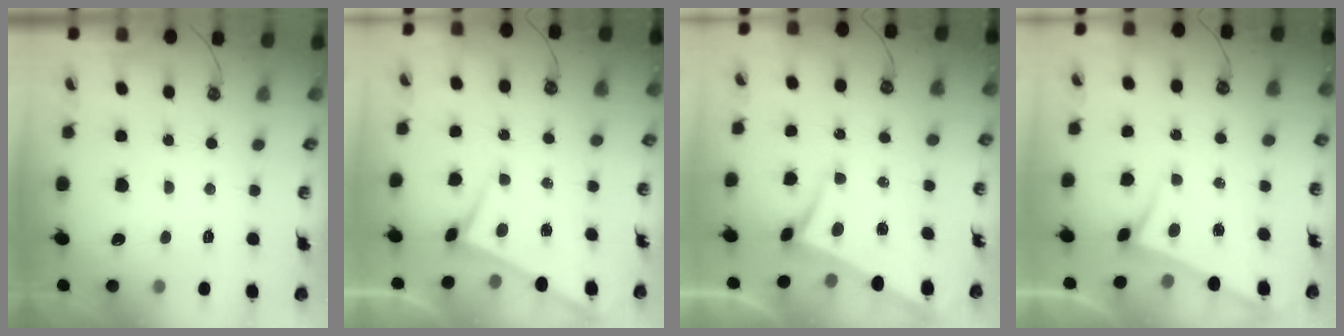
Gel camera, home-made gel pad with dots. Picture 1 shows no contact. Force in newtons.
{"total": 1.7, "press": 1.7, "slide": 0.2}
{"total": 2.5, "press": 2.4, "slide": 0.9}
{"total": 3.2, "press": 3.2, "slide": 0.1}